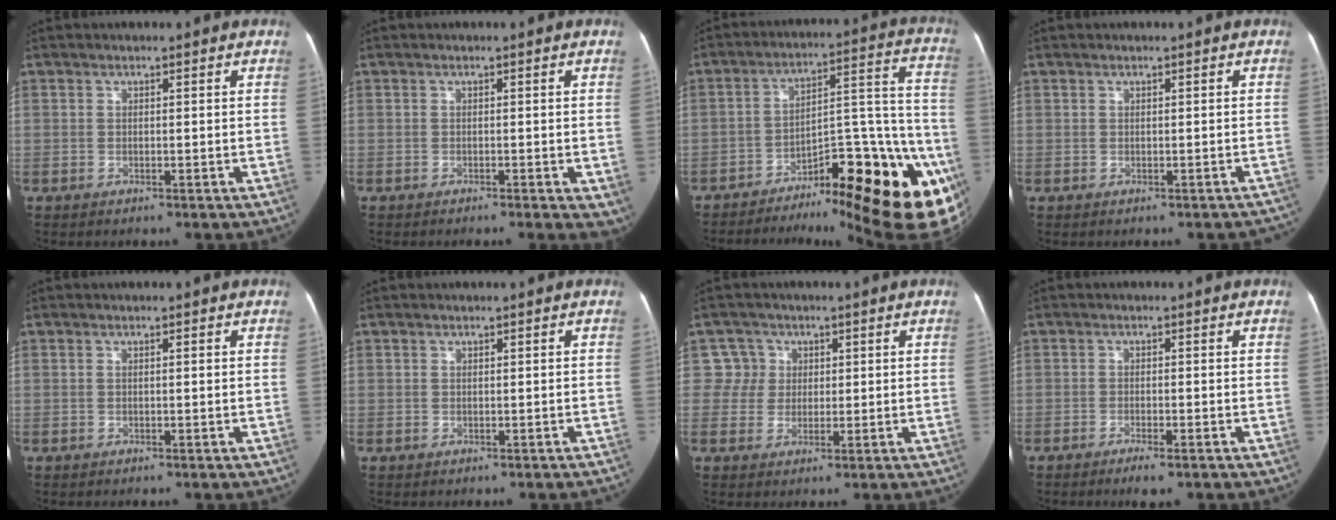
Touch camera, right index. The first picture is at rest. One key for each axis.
{"total": 4.4, "fx": -2.2, "fy": 1.1, "fz": 3.7, "tx": -0.032, "ty": -0.010, "tz": -0.033}
{"total": 26.2, "fx": -15.6, "fy": 5.8, "fz": 20.2, "tx": -0.181, "ty": 0.031, "tz": -0.214}
{"total": 2.1, "fx": -1.3, "fy": 1.6, "fz": 0.1, "tx": 0.006, "ty": 0.018, "tz": -0.014}
{"total": 0.7, "fx": 0.1, "fy": 0.1, "fz": 0.7, "tx": -0.014, "ty": 0.005, "tz": 0.003}
{"total": 0.8, "fx": -0.4, "fy": 0.7, "fz": -0.2, "tx": 0.006, "ty": 0.009, "tz": -0.006}
{"total": 4.2, "fx": 1.1, "fy": 4.0, "fz": -0.7, "tx": 0.026, "ty": 0.005, "tz": 0.016}
{"total": 2.8, "fx": -1.9, "fy": 0.4, "fz": 2.1, "tx": -0.034, "ty": -0.005, "tz": -0.030}